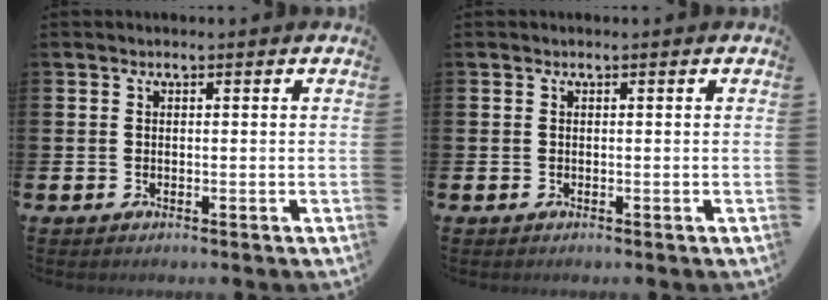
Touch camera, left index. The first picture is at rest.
{"total": 0.0}